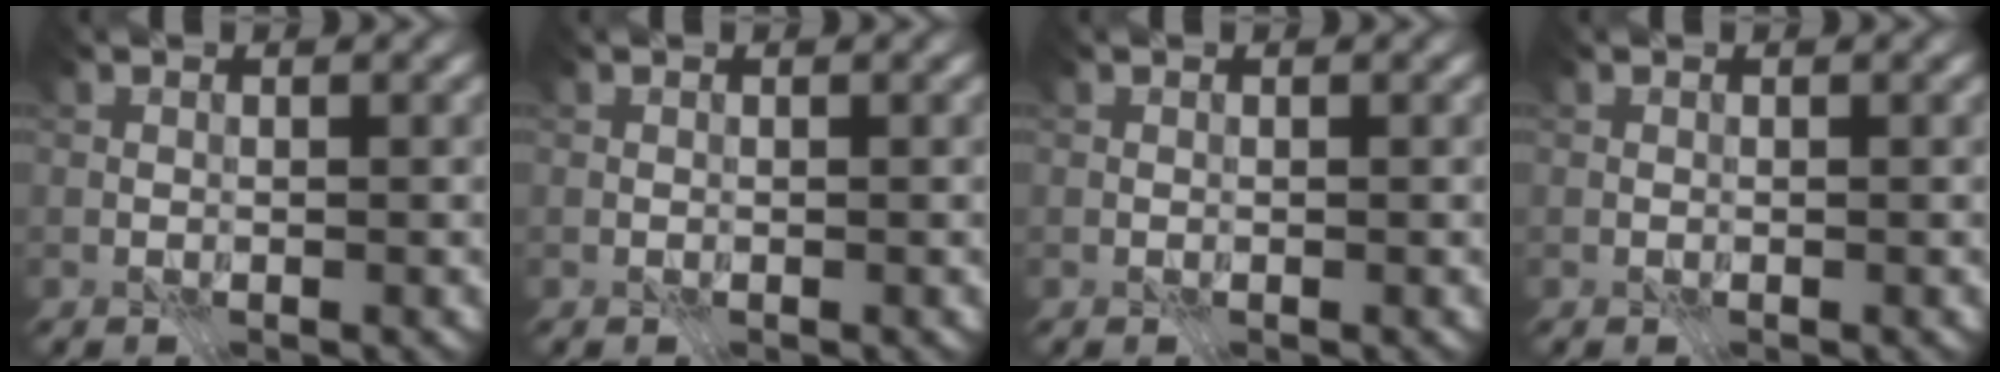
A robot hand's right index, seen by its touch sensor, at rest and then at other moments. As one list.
[{"total": 0.0}, {"total": 0.0}, {"total": 0.0}]